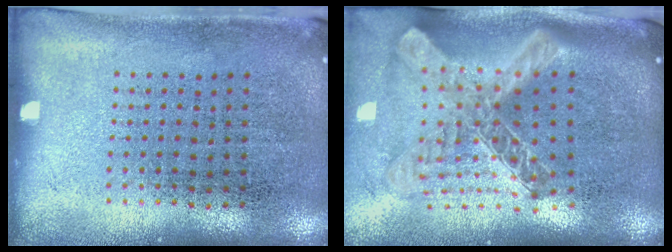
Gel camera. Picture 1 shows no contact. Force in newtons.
{"total": 2.9, "press": 2.0, "slide": 2.0}